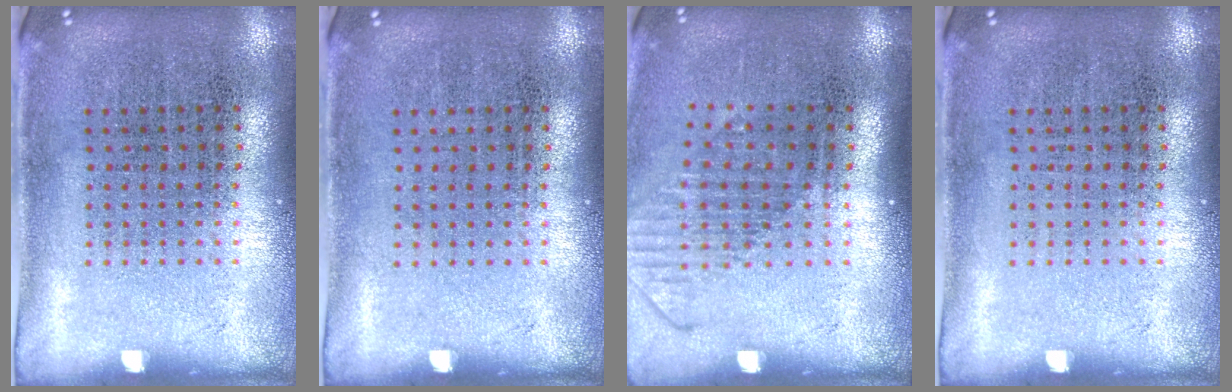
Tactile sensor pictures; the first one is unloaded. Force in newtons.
{"total": 0.0}
{"total": 1.5, "press": 1.1, "slide": 0.9}
{"total": 0.0}